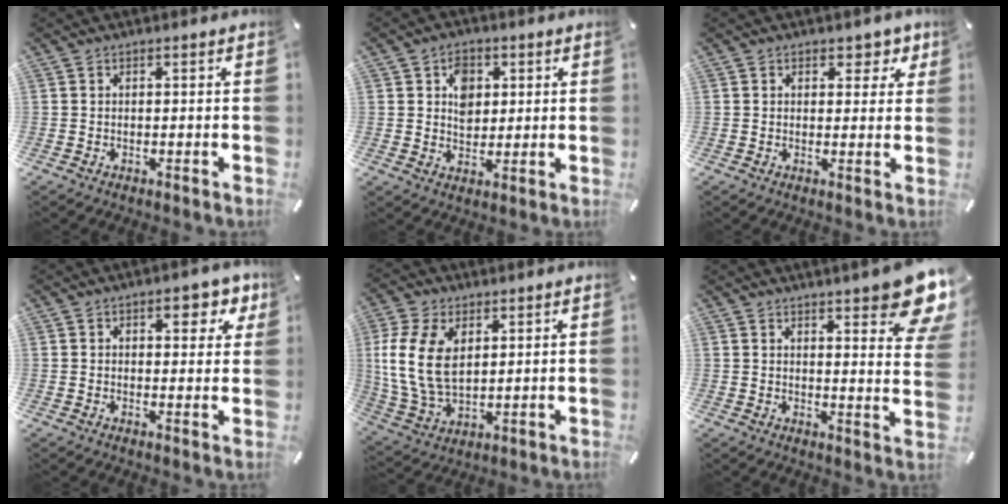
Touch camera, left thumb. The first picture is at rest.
{"total": 6.2, "force": [1.6, 5.1, 3.2], "torque": [-0.036, -0.007, 0.023]}
{"total": 4.3, "force": [2.4, 2.9, 2.0], "torque": [-0.002, -0.015, 0.034]}
{"total": 7.4, "force": [3.5, 4.0, 5.1], "torque": [-0.053, -0.017, 0.054]}
{"total": 13.3, "force": [3.2, 9.2, 9.1], "torque": [-0.227, 0.001, 0.060]}
{"total": 11.5, "force": [8.0, 2.8, 7.8], "torque": [-0.103, -0.060, 0.139]}